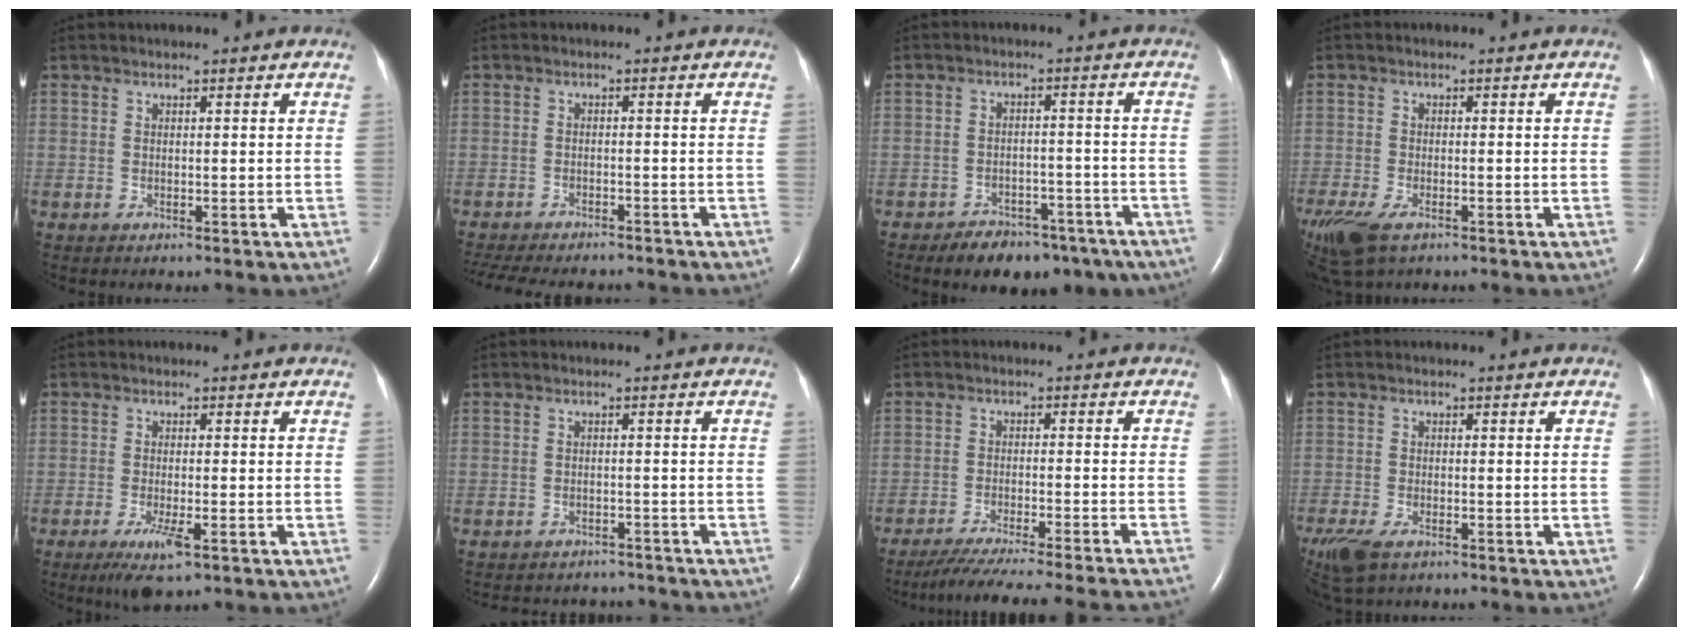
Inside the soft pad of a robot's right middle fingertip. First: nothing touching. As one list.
[{"total": 13.8, "force": [-12.2, 3.7, 5.4], "torque": [-0.122, -0.012, -0.164]}, {"total": 11.6, "force": [-8.8, 5.8, 4.6], "torque": [-0.051, 0.019, -0.115]}, {"total": 9.9, "force": [-6.4, 4.3, 6.2], "torque": [-0.146, -0.024, -0.105]}, {"total": 4.8, "force": [-2.5, 0.9, 4.0], "torque": [-0.082, -0.012, -0.040]}, {"total": 7.1, "force": [-6.7, 2.3, 0.4], "torque": [-0.010, 0.007, -0.079]}, {"total": 19.3, "force": [-17.4, -1.3, 8.3], "torque": [-0.112, -0.051, -0.245]}, {"total": 8.1, "force": [-5.5, 3.5, 4.8], "torque": [-0.110, -0.017, -0.092]}]